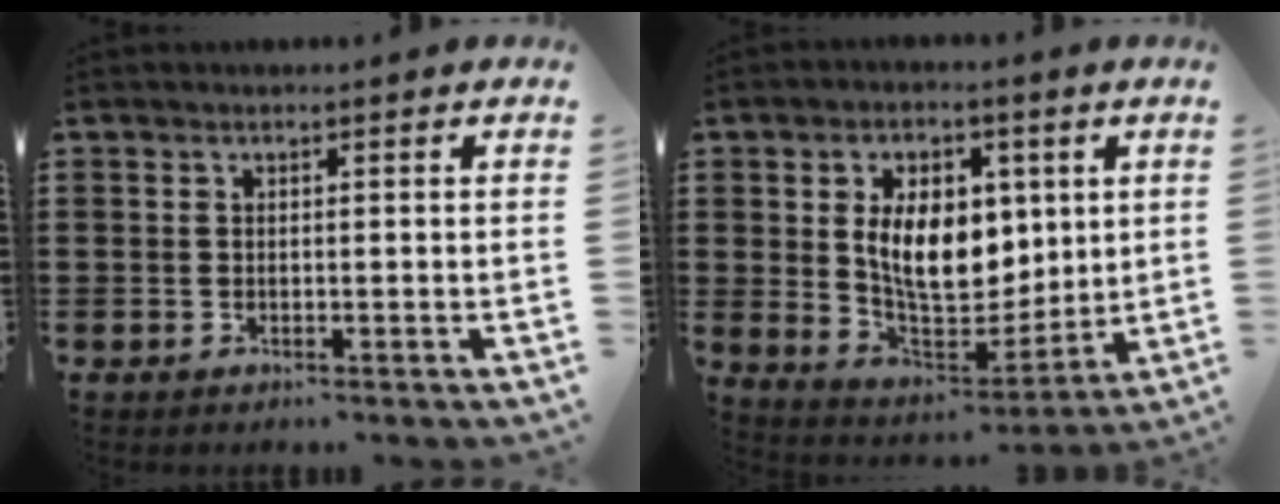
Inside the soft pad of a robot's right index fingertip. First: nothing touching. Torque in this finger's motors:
{"motor_torque": [1.29, 0.85, 1.05, 0.21]}